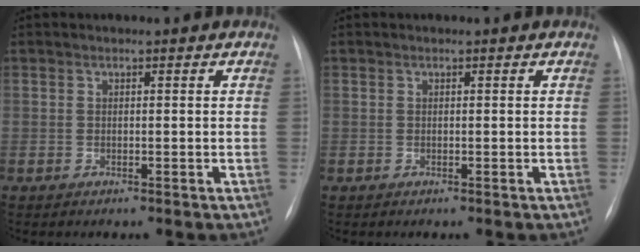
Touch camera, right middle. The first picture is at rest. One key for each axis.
{"total": 0.0}